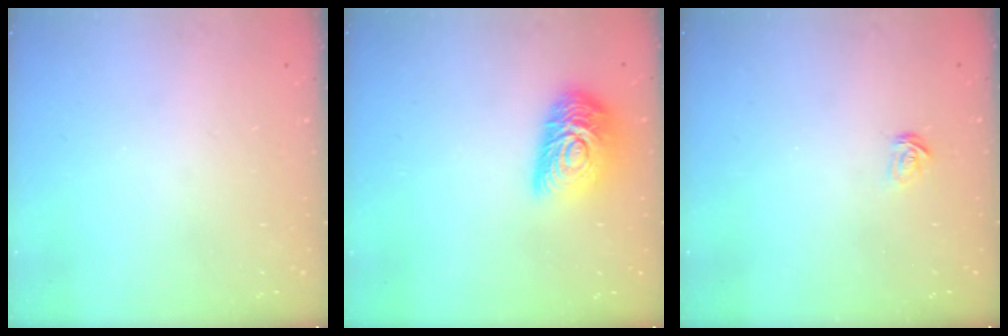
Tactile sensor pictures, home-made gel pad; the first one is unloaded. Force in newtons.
{"total": 14.6, "press": 14.6, "slide": 0.8}
{"total": 2.3, "press": 2.3, "slide": 0.2}